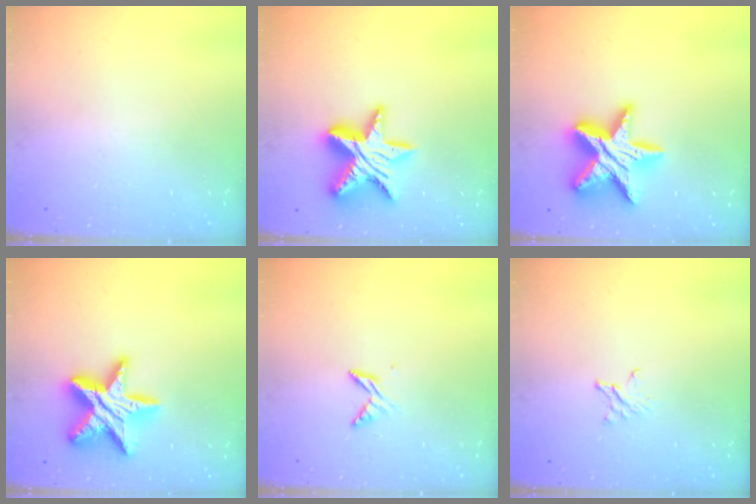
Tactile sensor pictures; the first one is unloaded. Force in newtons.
{"total": 16.5, "press": 16.4, "slide": 1.2}
{"total": 19.4, "press": 19.4, "slide": 1.6}
{"total": 17.9, "press": 17.9, "slide": 1.1}
{"total": 6.1, "press": 6.1, "slide": 0.8}
{"total": 1.9, "press": 1.9, "slide": 0.3}